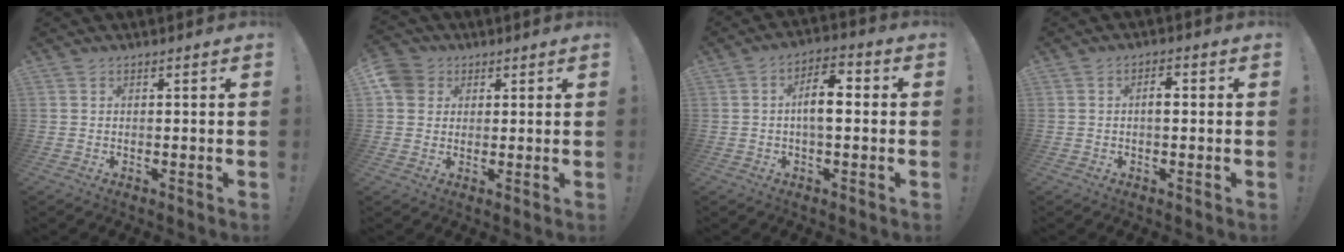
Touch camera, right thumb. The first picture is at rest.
{"total": 6.2, "force": [2.2, 5.5, 1.8], "torque": [-0.036, -0.005, 0.042]}
{"total": 8.8, "force": [0.2, 4.2, 7.7], "torque": [-0.124, 0.006, -0.001]}
{"total": 3.0, "force": [-0.3, 1.5, 2.6], "torque": [-0.036, 0.004, -0.010]}